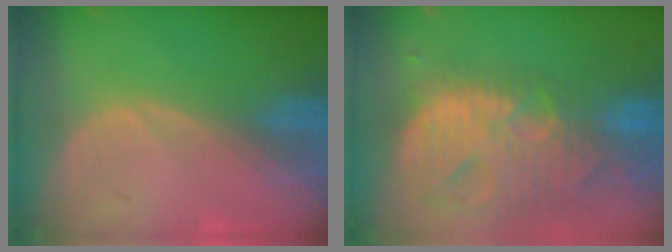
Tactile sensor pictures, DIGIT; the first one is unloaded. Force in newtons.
{"total": 13.8, "press": 11.7, "slide": 7.4}